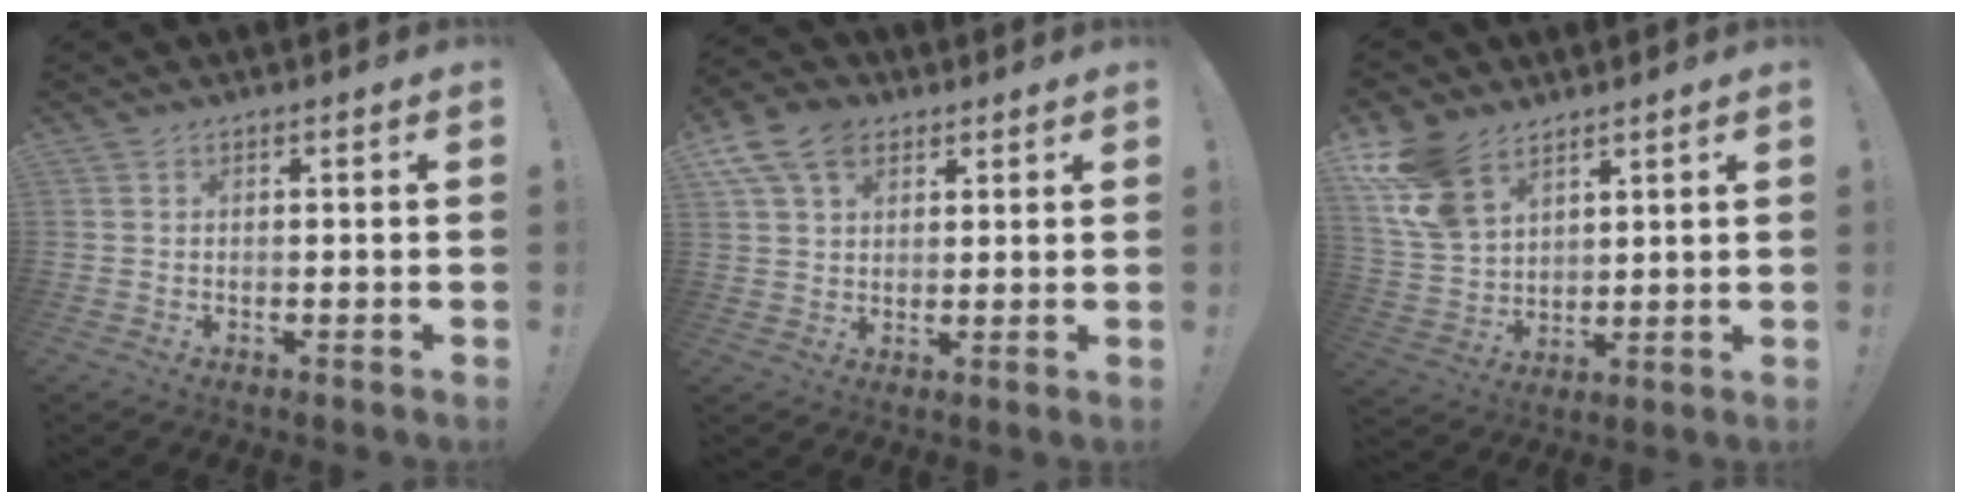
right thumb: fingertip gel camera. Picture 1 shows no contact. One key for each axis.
{"total": 11.7, "fx": 5.8, "fy": 8.0, "fz": 6.3, "tx": -0.113, "ty": -0.016, "tz": 0.112}
{"total": 14.8, "fx": 9.1, "fy": 9.1, "fz": 7.3, "tx": -0.145, "ty": -0.042, "tz": 0.181}